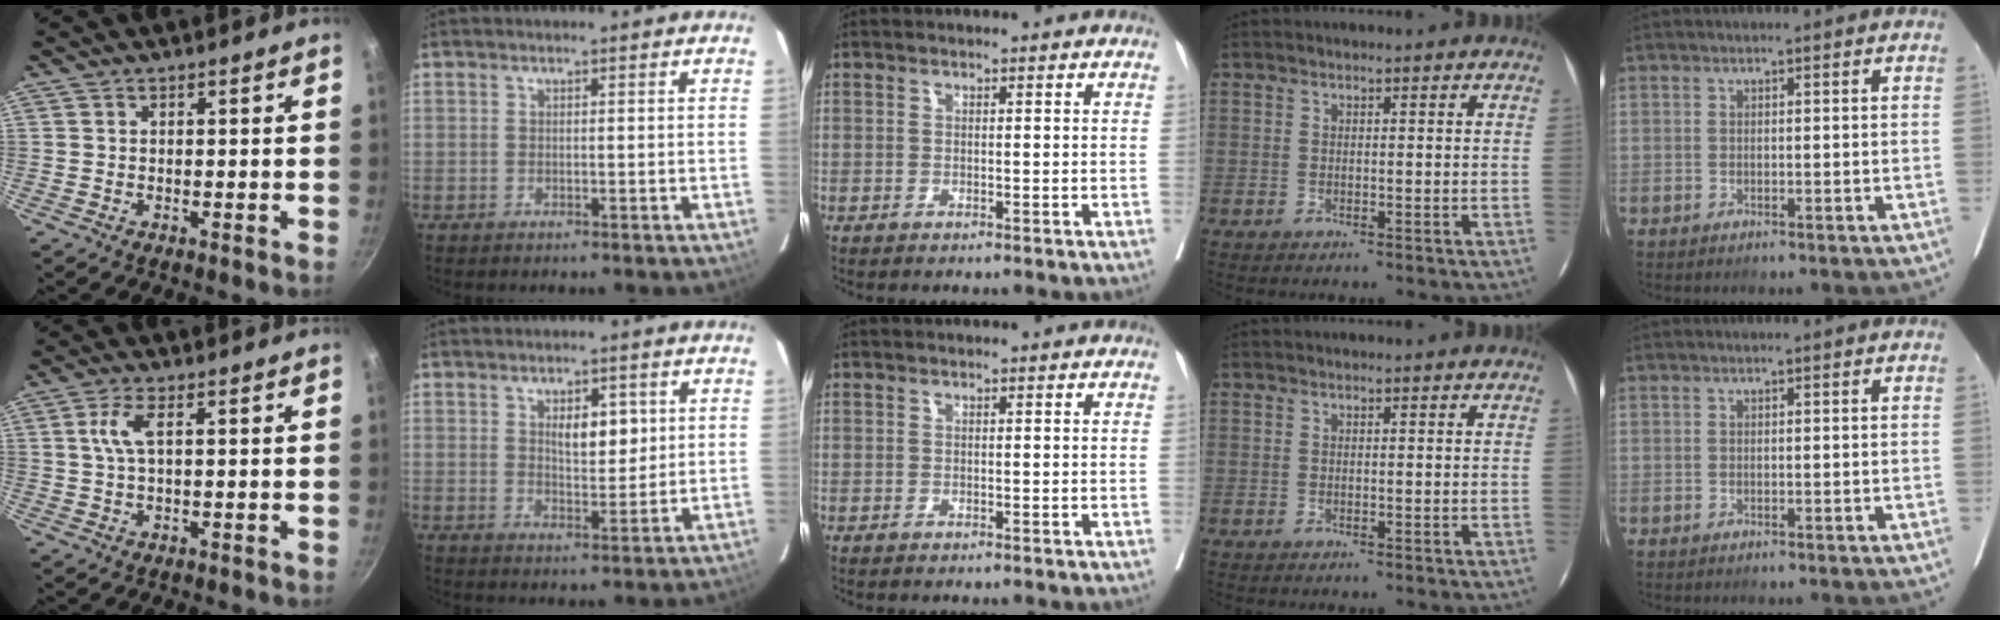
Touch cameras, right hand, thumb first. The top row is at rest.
{"thumb": {"total": 4.2, "force": [0.9, 1.5, 3.8], "torque": [-0.098, 0.009, 0.020]}, "index": {"total": 5.6, "force": [1.7, 2.5, 4.8], "torque": [-0.077, 0.001, 0.032]}}